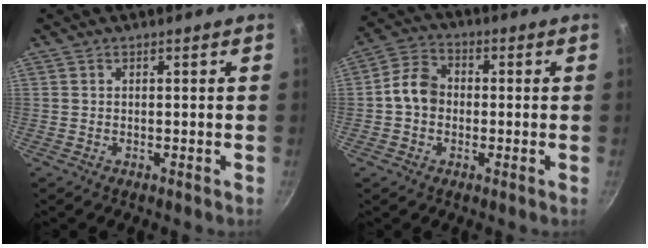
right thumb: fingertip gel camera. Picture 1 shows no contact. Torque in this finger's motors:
{"motor_torque": [0.14, 0.29, 0.05, 0.03, 0.08]}